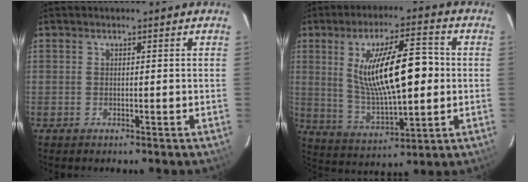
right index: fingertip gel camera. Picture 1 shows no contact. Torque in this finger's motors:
{"motor_torque": [0.72, 0.01, 1.05, 0.21]}